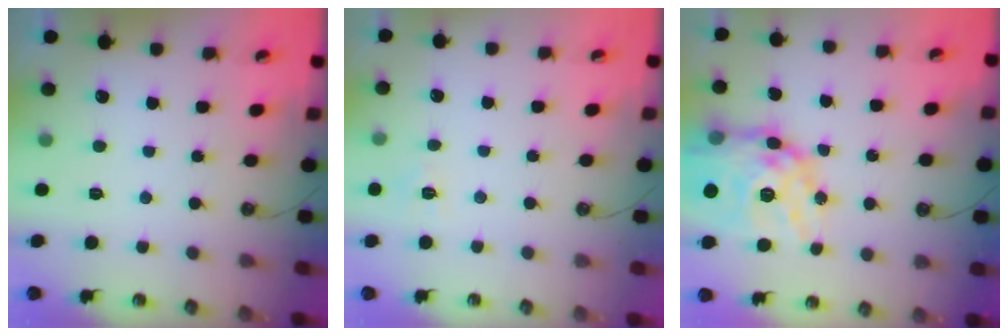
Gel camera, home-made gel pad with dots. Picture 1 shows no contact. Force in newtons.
{"total": 7.0, "press": 7.0, "slide": 0.7}
{"total": 21.7, "press": 21.6, "slide": 1.8}